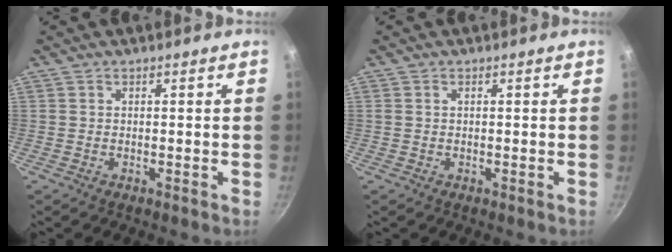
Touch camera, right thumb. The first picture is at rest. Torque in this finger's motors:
{"motor_torque": [0.57, -0.29, -0.42, 0.31, 0.05]}